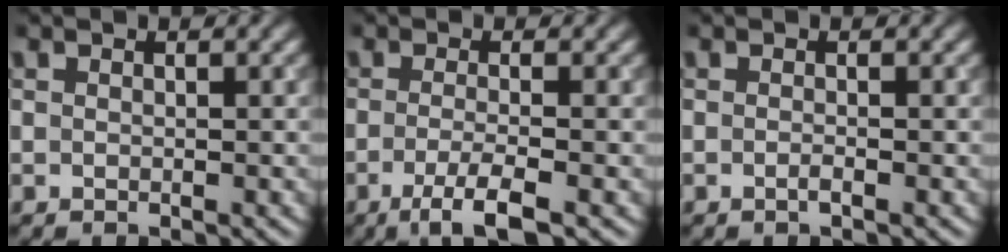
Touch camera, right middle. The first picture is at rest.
{"total": 3.7, "force": [-1.6, 0.8, 3.2], "torque": [-0.054, -0.002, -0.037]}
{"total": 0.7, "force": [-0.3, 0.1, 0.6], "torque": [-0.011, -0.001, -0.008]}